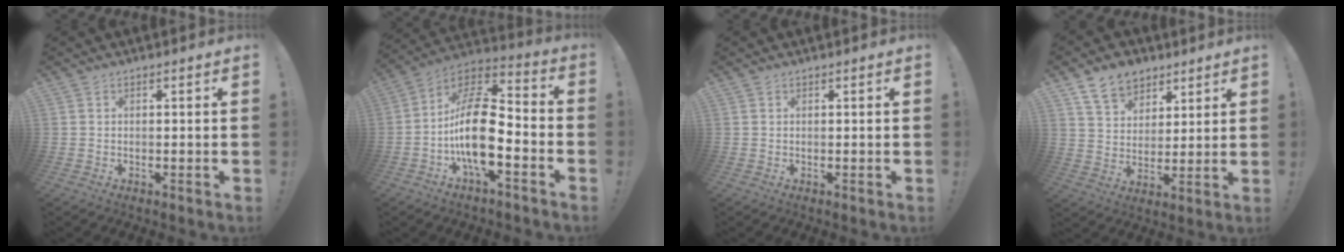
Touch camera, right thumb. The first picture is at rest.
{"total": 19.4, "force": [-4.6, 9.0, 16.5], "torque": [-0.325, 0.034, -0.072]}
{"total": 0.0}
{"total": 11.2, "force": [7.3, 7.5, 3.9], "torque": [-0.066, -0.037, 0.142]}